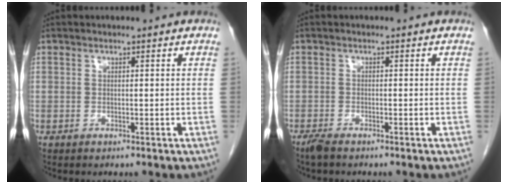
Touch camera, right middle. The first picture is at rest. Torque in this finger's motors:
{"motor_torque": [0.05, -0.01, -0.03, 0.00]}